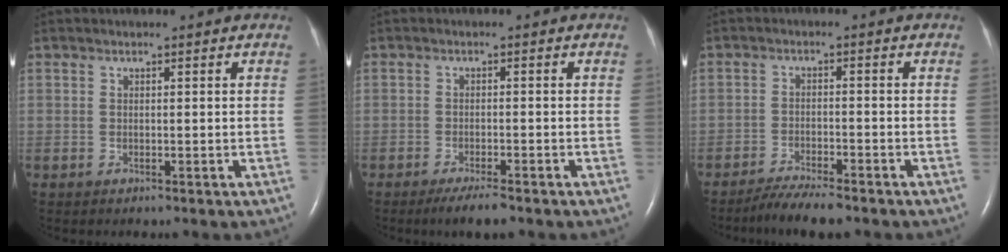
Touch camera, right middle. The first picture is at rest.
{"total": 3.7, "force": [-2.8, 0.4, 2.4], "torque": [-0.048, -0.008, -0.047]}
{"total": 5.7, "force": [-4.9, 0.4, 2.8], "torque": [-0.053, -0.017, -0.085]}